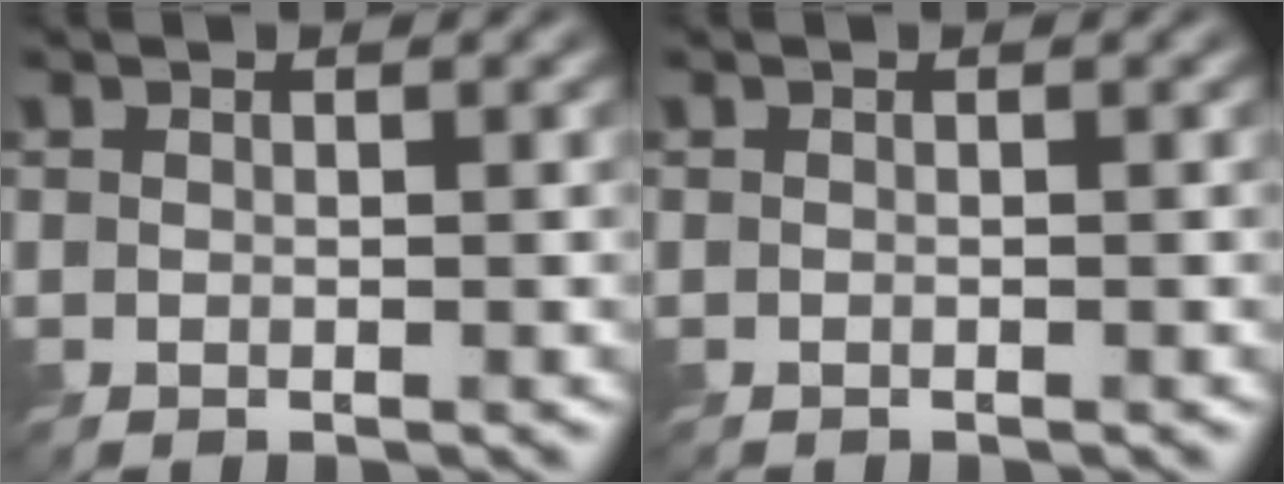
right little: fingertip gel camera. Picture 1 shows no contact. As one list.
[{"total": 0.6, "force": [-0.6, 0.0, 0.0], "torque": [0.003, -0.005, -0.010]}]